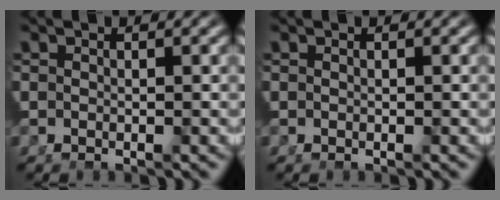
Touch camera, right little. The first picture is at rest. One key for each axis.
{"total": 0.0}